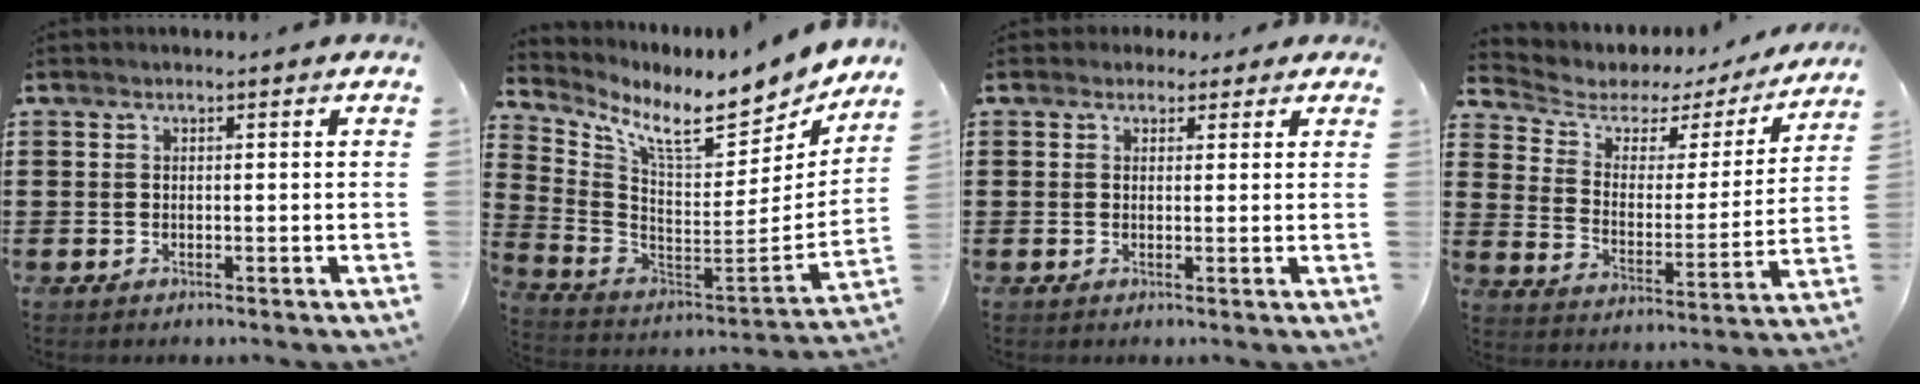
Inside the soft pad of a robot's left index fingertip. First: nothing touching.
{"total": 9.9, "force": [7.9, 1.7, 5.7], "torque": [-0.122, -0.068, 0.127]}
{"total": 1.9, "force": [1.3, 1.4, 0.3], "torque": [-0.004, 0.006, 0.022]}
{"total": 4.3, "force": [3.0, 2.8, 1.4], "torque": [-0.054, -0.018, 0.044]}